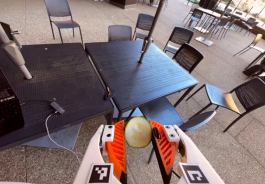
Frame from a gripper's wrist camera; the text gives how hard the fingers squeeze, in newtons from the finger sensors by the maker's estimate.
{"total": 7.7, "left": 7.1, "right": 8.3}